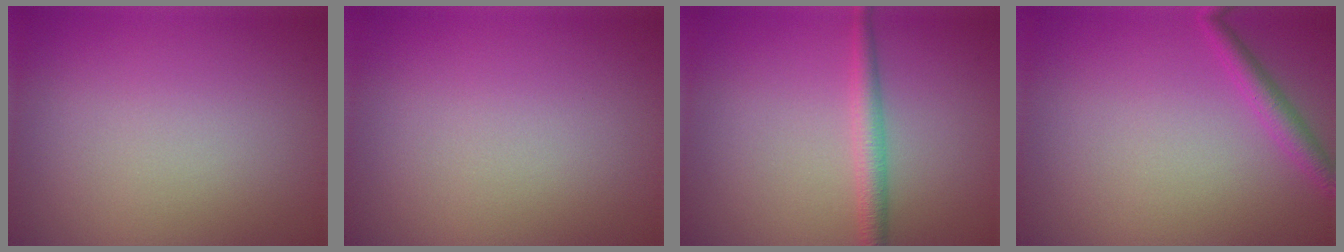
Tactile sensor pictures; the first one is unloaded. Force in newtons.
{"total": 0.0}
{"total": 2.2, "press": 2.2, "slide": 0.0}
{"total": 1.8, "press": 1.8, "slide": 0.1}